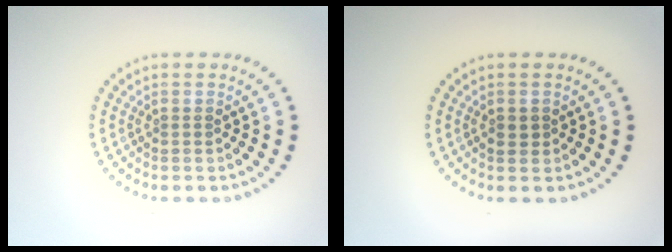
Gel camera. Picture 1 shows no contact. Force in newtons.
{"total": 1.2, "press": 1.2, "slide": 0.2}